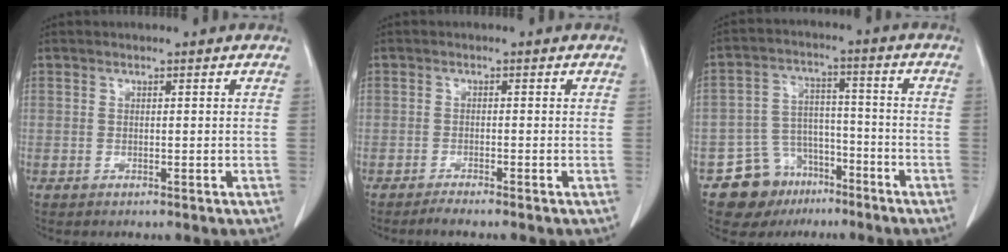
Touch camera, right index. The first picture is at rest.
{"total": 2.1, "force": [-1.8, -0.4, 1.0], "torque": [-0.017, -0.001, -0.032]}
{"total": 10.8, "force": [-7.6, 7.4, 1.9], "torque": [-0.034, 0.060, -0.123]}